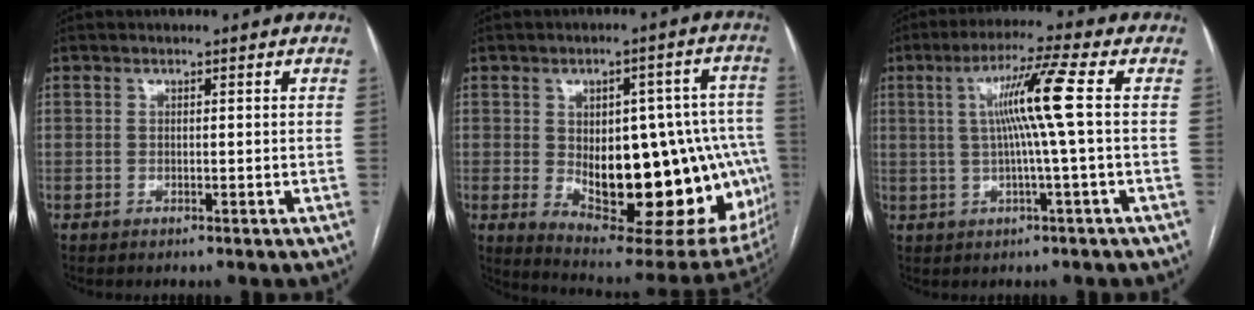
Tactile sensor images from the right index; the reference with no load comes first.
{"total": 26.2, "force": [-3.5, 11.3, 23.3], "torque": [-0.251, 0.012, -0.017]}
{"total": 8.6, "force": [1.0, -1.6, 8.4], "torque": [-0.151, 0.010, 0.023]}